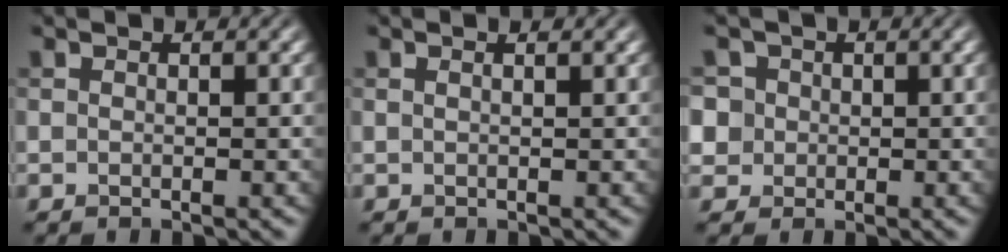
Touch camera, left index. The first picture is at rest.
{"total": 1.4, "force": [0.9, 0.3, 1.1], "torque": [-0.007, -0.002, -0.004]}
{"total": 4.2, "force": [1.3, 3.7, 1.5], "torque": [-0.035, 0.021, 0.013]}